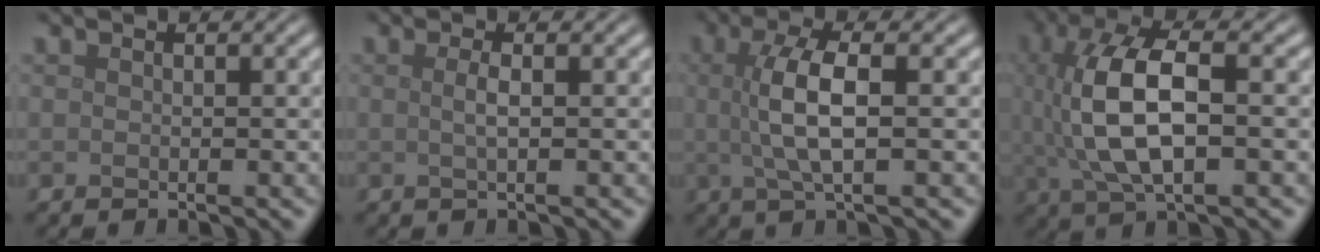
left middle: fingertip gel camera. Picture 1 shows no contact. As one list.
[{"total": 1.4, "force": [0.1, 0.4, 1.4], "torque": [-0.025, 0.004, -0.001]}, {"total": 4.8, "force": [0.4, 1.3, 4.6], "torque": [-0.096, 0.005, 0.008]}, {"total": 8.5, "force": [0.3, 3.6, 7.7], "torque": [-0.165, 0.008, 0.006]}]